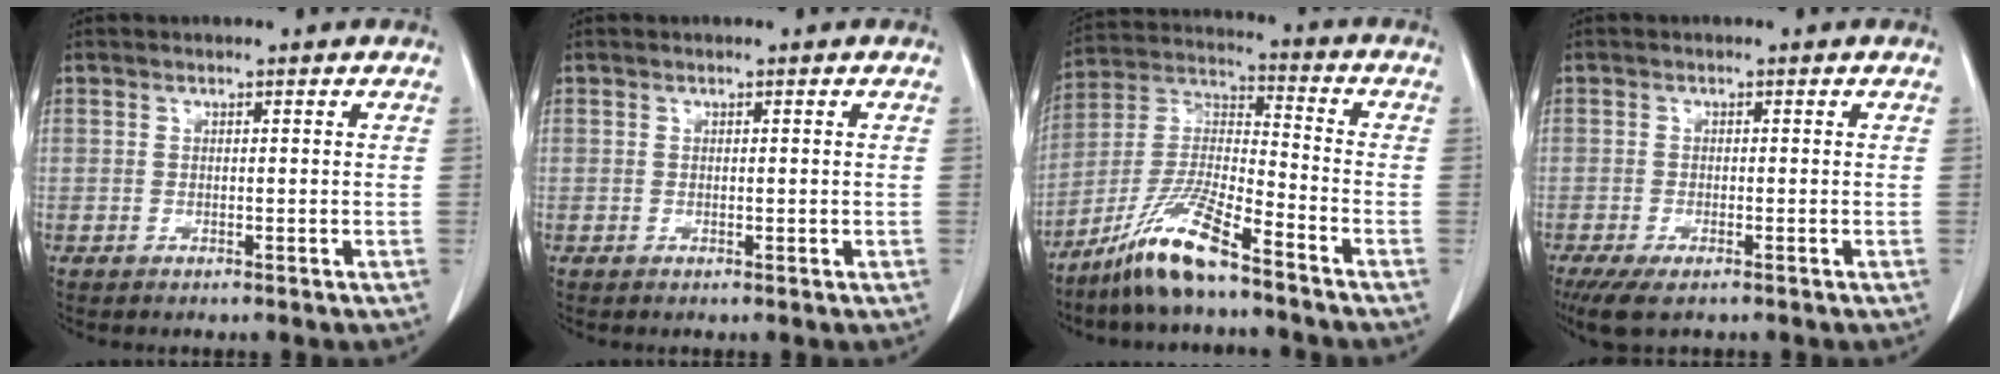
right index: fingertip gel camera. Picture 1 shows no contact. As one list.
[{"total": 0.5, "force": [0.0, 0.2, 0.5], "torque": [-0.010, -0.002, 0.003]}, {"total": 11.8, "force": [-8.6, 0.9, 8.0], "torque": [-0.172, -0.013, -0.167]}, {"total": 5.0, "force": [-3.5, 1.5, 3.3], "torque": [-0.060, -0.016, -0.055]}]